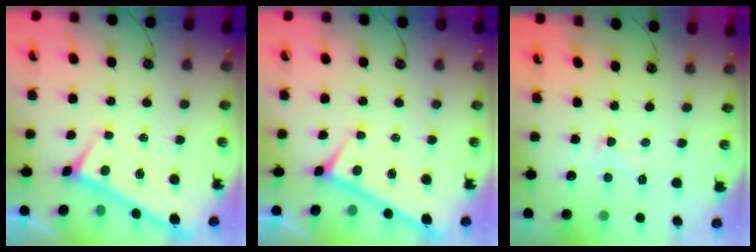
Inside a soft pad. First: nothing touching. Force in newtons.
{"total": 0.0}
{"total": 0.9, "press": 0.6, "slide": 0.7}